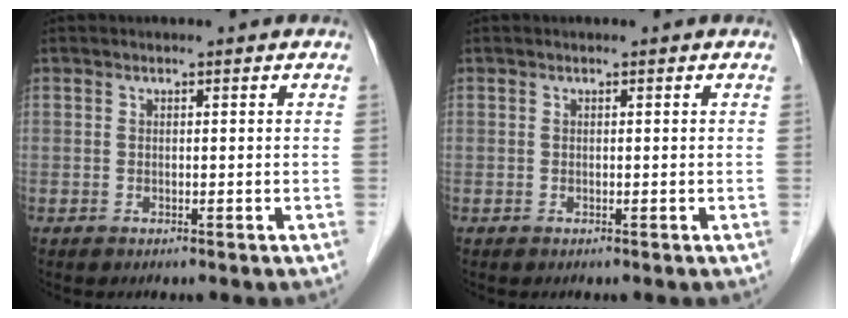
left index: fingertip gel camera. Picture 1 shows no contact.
{"total": 0.0}